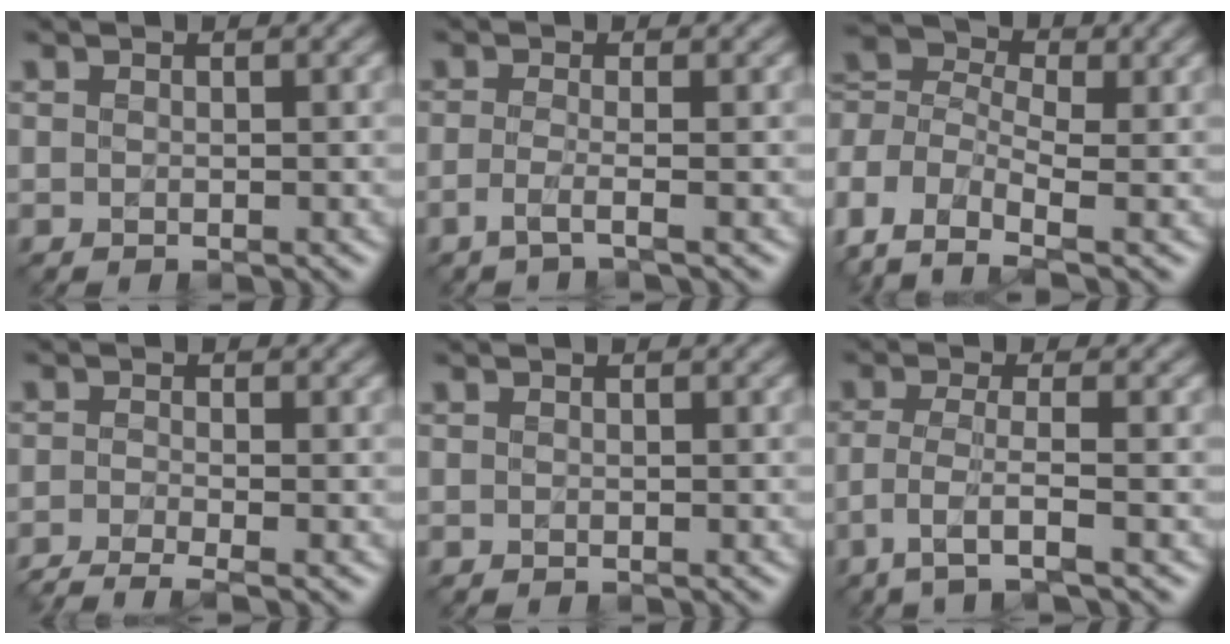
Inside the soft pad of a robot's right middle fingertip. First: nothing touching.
{"total": 2.0, "force": [-0.8, 0.6, 1.7], "torque": [-0.027, -0.008, -0.028]}
{"total": 6.8, "force": [-2.6, 4.3, 4.5], "torque": [-0.101, 0.007, -0.072]}
{"total": 3.3, "force": [-2.5, 0.6, 2.0], "torque": [-0.036, -0.009, -0.058]}
{"total": 0.0}
{"total": 3.4, "force": [-1.6, 0.5, 3.0], "torque": [-0.060, -0.002, -0.041]}